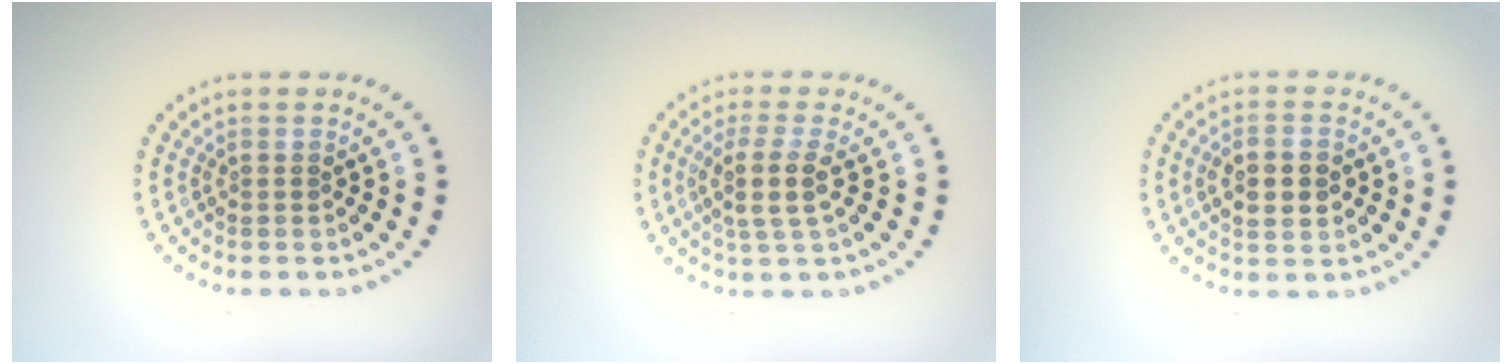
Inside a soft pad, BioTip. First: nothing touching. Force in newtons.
{"total": 2.9, "press": 2.3, "slide": 1.7}
{"total": 3.2, "press": 3.2, "slide": 0.1}